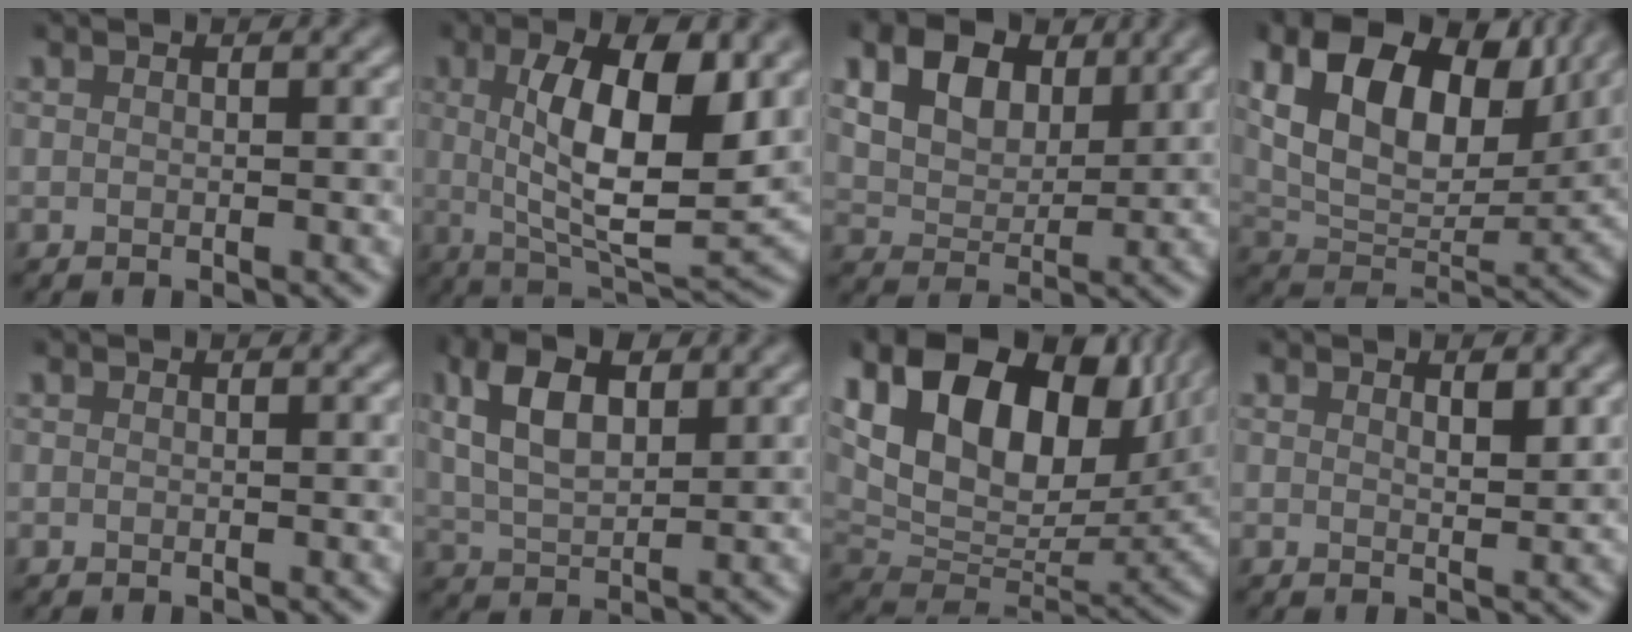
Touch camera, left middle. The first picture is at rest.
{"total": 10.7, "force": [2.0, 3.9, 9.8], "torque": [-0.155, -0.002, 0.036]}
{"total": 7.7, "force": [3.6, 5.1, 4.5], "torque": [-0.105, 0.015, 0.059]}
{"total": 12.4, "force": [5.3, 7.1, 8.7], "torque": [-0.154, 0.005, 0.097]}
{"total": 0.0}
{"total": 6.0, "force": [2.5, 2.9, 4.6], "torque": [-0.092, 0.010, 0.043]}
{"total": 15.5, "force": [6.9, 9.4, 10.3], "torque": [-0.190, 0.024, 0.125]}
{"total": 1.4, "force": [0.9, 0.4, 1.0], "torque": [-0.016, -0.003, 0.015]}